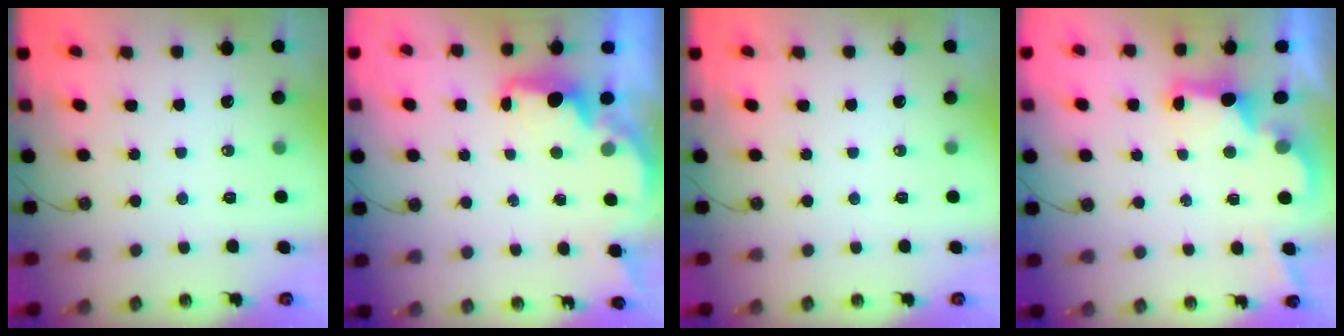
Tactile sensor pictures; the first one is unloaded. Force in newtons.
{"total": 2.1, "press": 2.0, "slide": 0.6}
{"total": 0.0}
{"total": 2.8, "press": 2.6, "slide": 0.9}